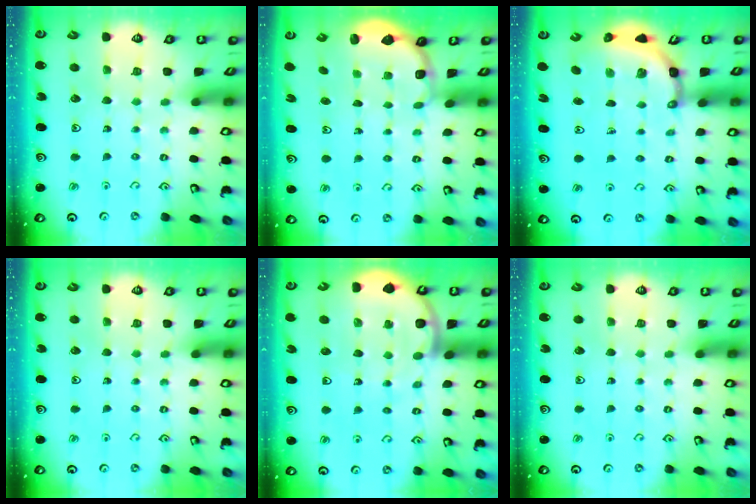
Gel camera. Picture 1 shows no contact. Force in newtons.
{"total": 2.8, "press": 2.1, "slide": 1.9}
{"total": 4.1, "press": 3.9, "slide": 1.3}
{"total": 0.0}
{"total": 8.3, "press": 8.2, "slide": 1.0}
{"total": 0.0}